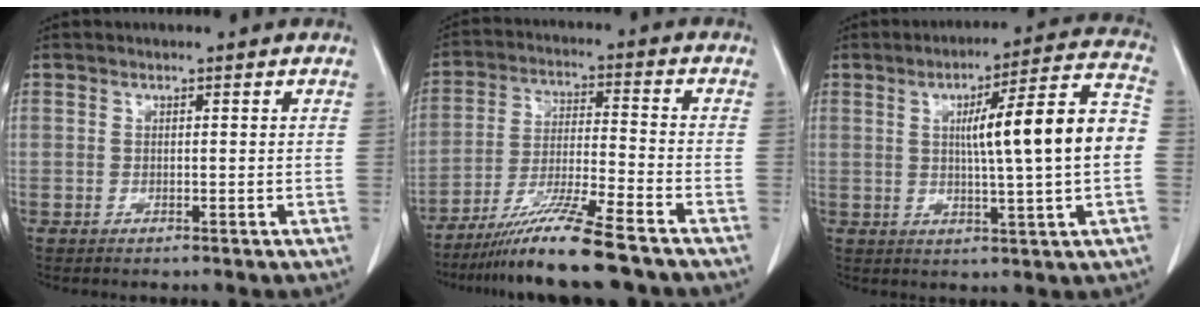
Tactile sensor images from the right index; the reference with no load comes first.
{"total": 12.5, "force": [-9.8, -0.9, 7.6], "torque": [-0.137, -0.028, -0.172]}
{"total": 14.5, "force": [0.5, 0.2, 14.4], "torque": [-0.210, 0.024, 0.006]}